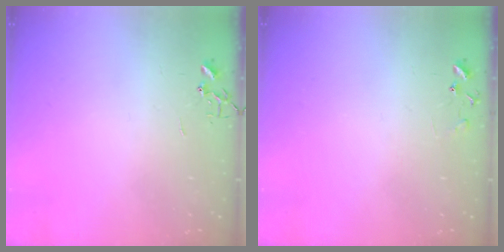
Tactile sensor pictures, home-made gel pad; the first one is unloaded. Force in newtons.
{"total": 6.4, "press": 6.4, "slide": 0.4}